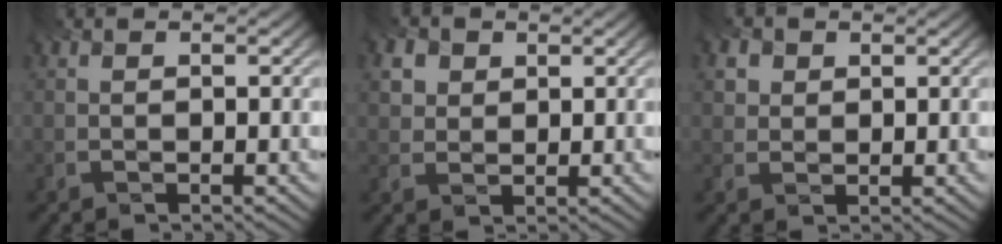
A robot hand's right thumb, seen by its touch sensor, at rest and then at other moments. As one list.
[{"total": 2.7, "force": [1.1, 2.3, 0.7], "torque": [-0.025, -0.009, 0.032]}, {"total": 2.0, "force": [0.7, 1.8, 0.3], "torque": [-0.014, -0.005, 0.023]}]